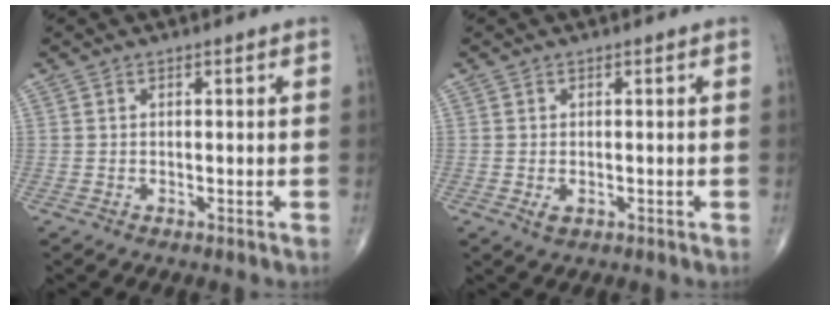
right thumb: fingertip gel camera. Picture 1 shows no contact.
{"total": 1.8, "force": [-0.5, 1.1, 1.3], "torque": [-0.018, -0.002, -0.006]}